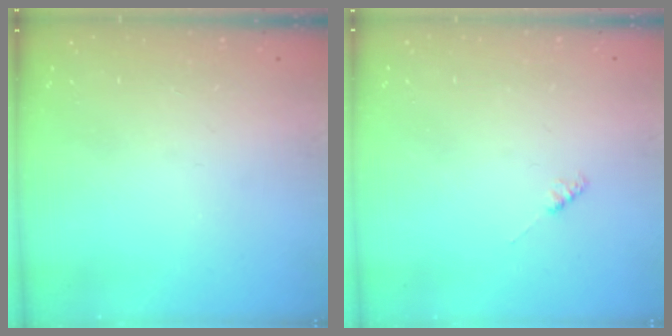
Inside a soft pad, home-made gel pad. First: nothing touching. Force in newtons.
{"total": 2.3, "press": 2.3, "slide": 0.3}